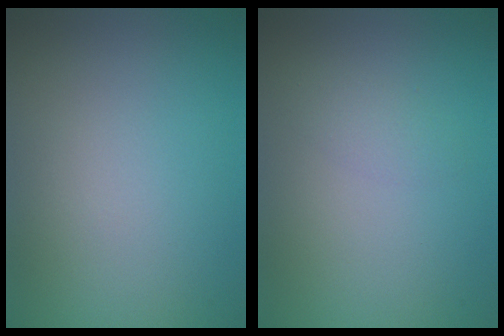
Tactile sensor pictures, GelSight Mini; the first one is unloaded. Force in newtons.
{"total": 1.0, "press": 1.0, "slide": 0.1}